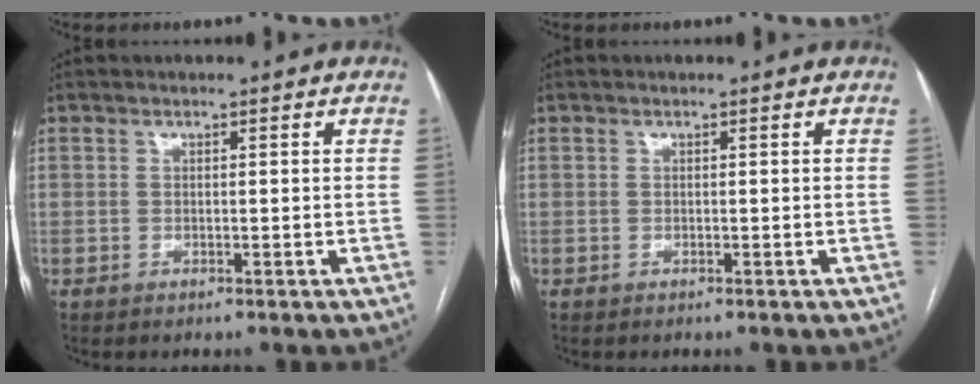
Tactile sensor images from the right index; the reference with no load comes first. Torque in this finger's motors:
{"motor_torque": [-0.06, -0.04, 0.04, 0.01]}